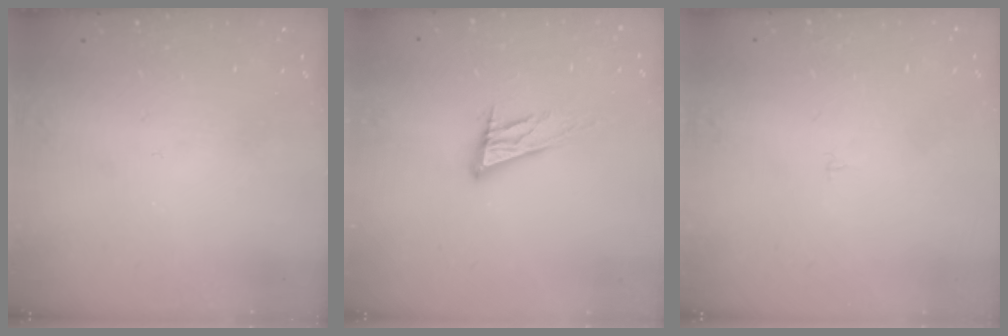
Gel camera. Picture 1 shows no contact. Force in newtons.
{"total": 12.7, "press": 12.4, "slide": 2.8}
{"total": 1.2, "press": 1.2, "slide": 0.1}